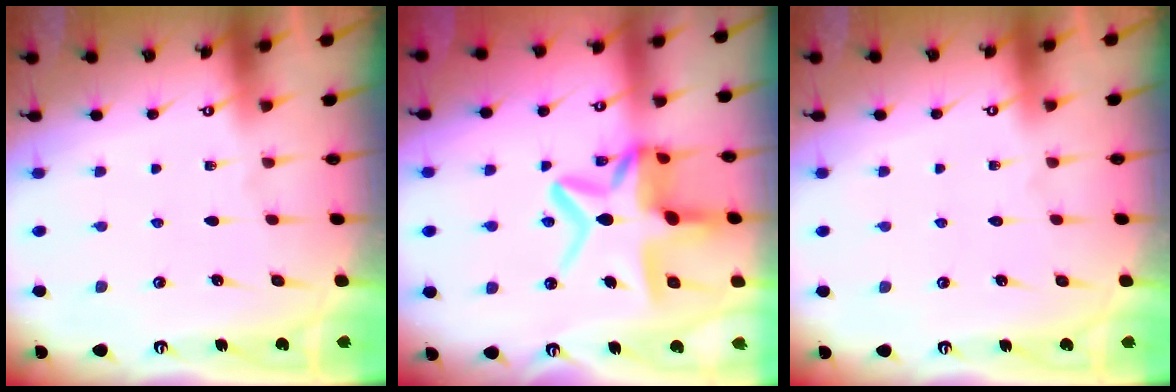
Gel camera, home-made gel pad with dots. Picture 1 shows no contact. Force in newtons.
{"total": 16.8, "press": 16.7, "slide": 1.8}
{"total": 1.6, "press": 1.6, "slide": 0.1}